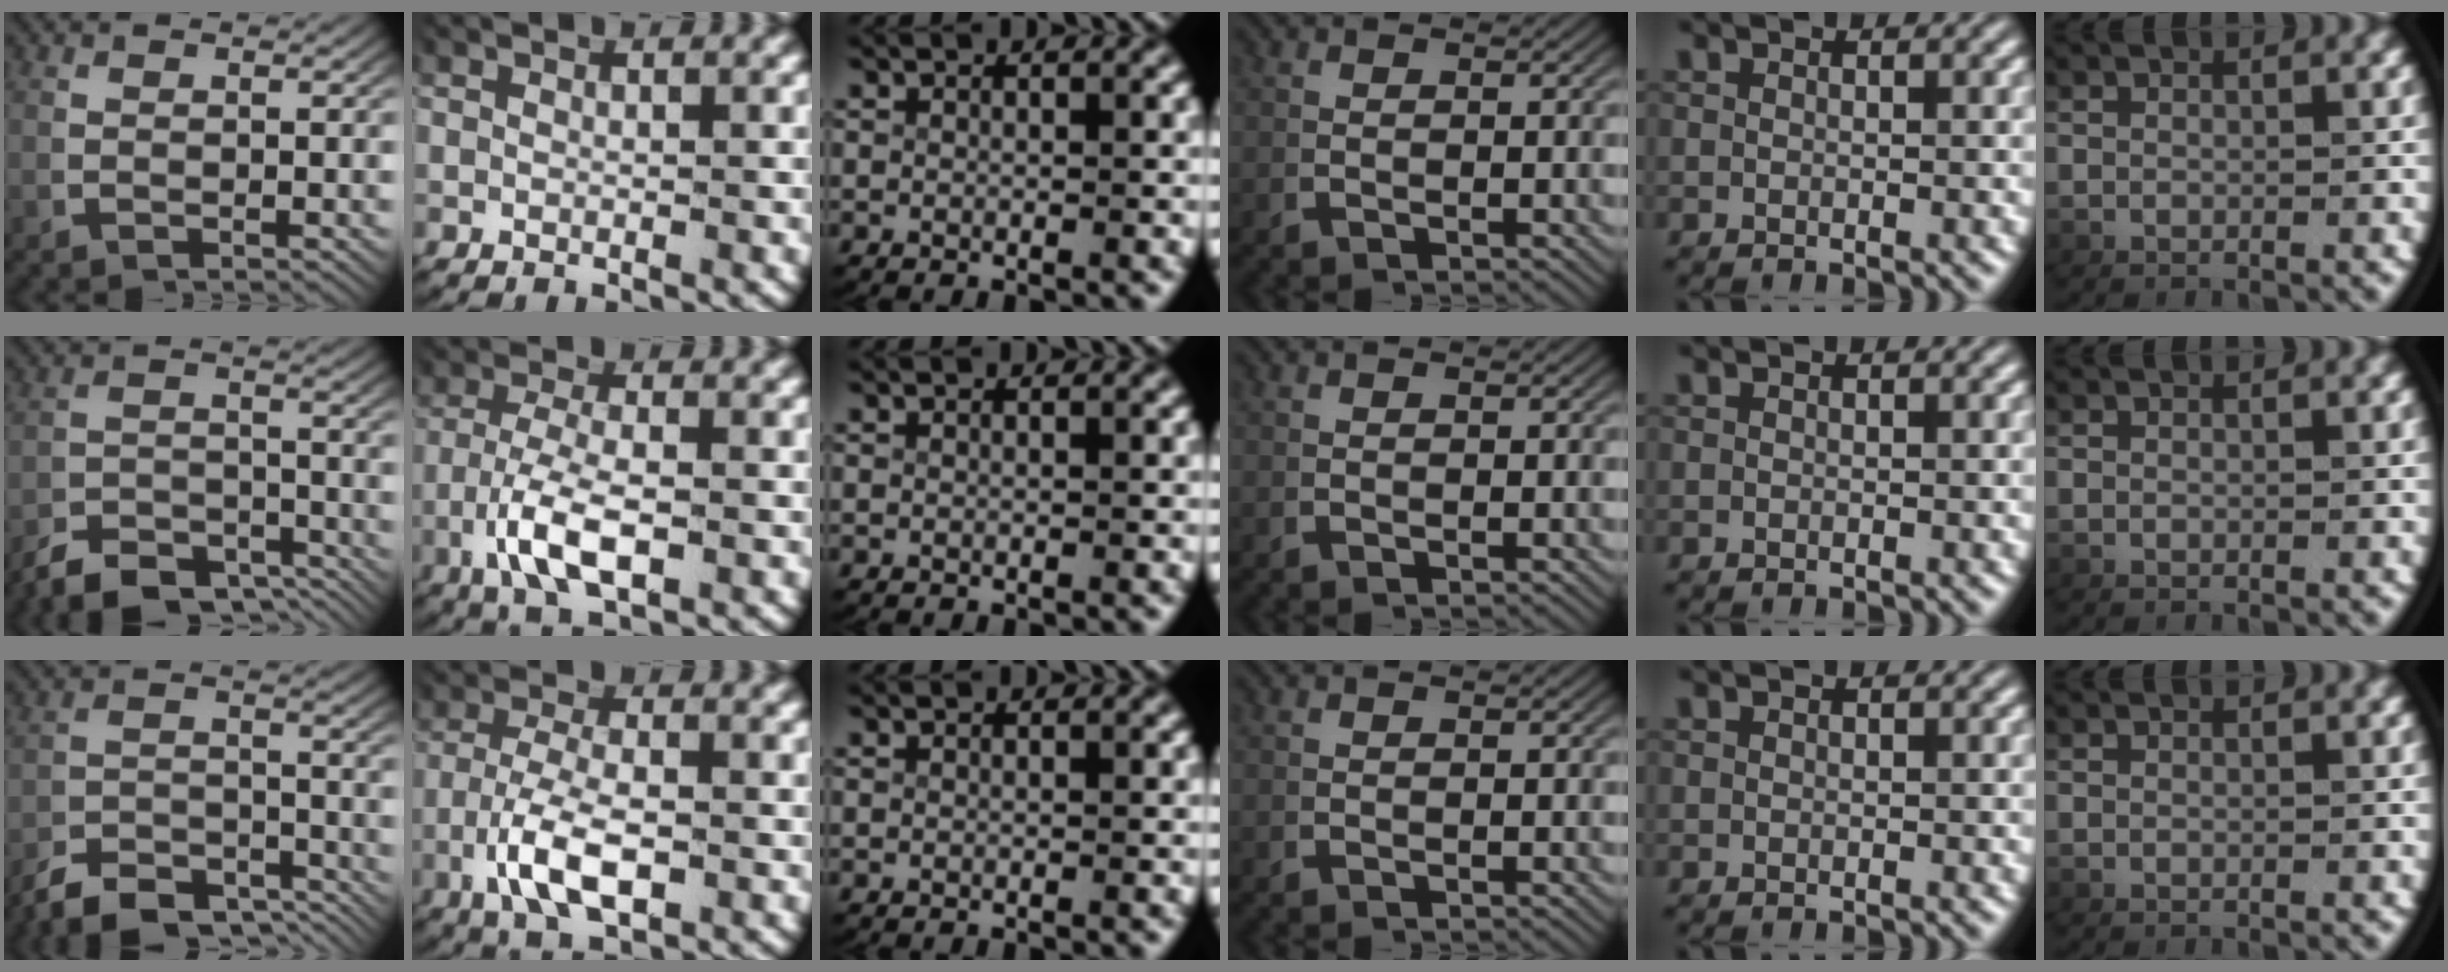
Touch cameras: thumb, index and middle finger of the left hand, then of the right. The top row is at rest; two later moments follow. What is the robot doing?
{"motion": "grasp_and_lifting", "object": "card"}